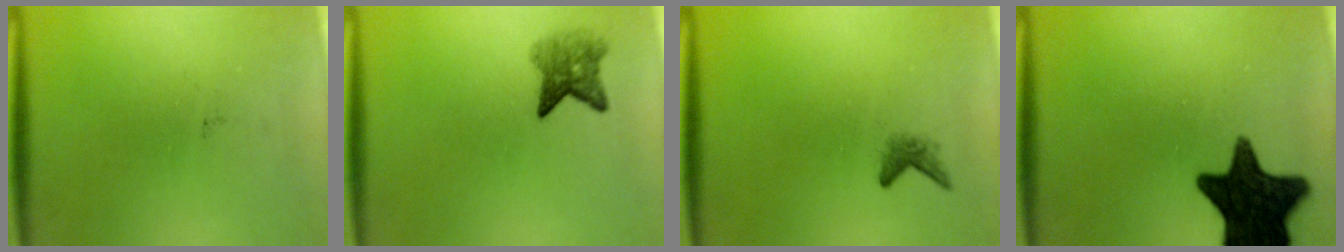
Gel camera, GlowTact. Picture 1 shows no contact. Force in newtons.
{"total": 3.8}
{"total": 1.4}
{"total": 15.9}